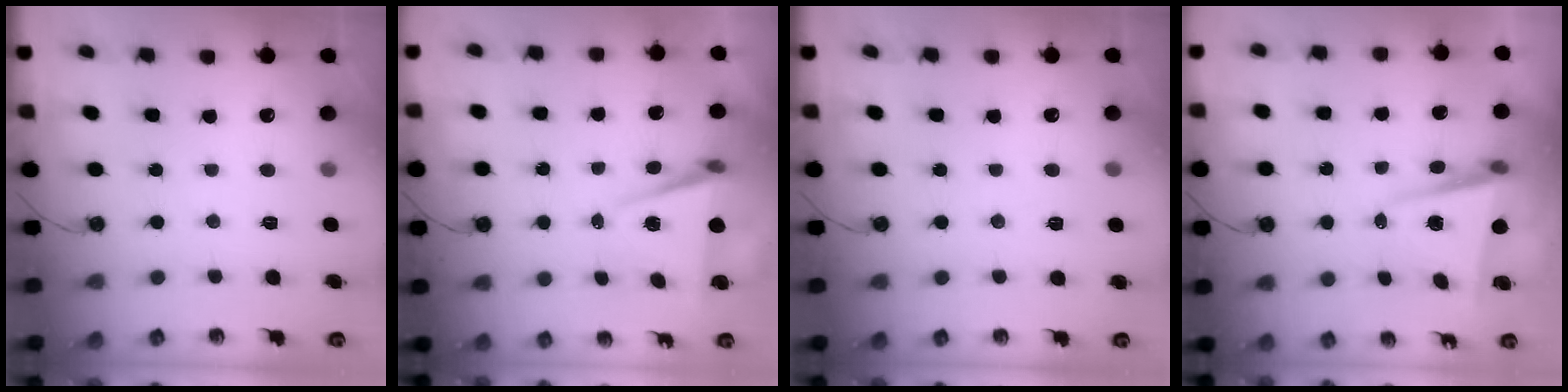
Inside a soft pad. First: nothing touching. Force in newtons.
{"total": 6.7, "press": 5.2, "slide": 4.2}
{"total": 3.5, "press": 1.7, "slide": 3.1}
{"total": 5.5, "press": 5.2, "slide": 2.0}